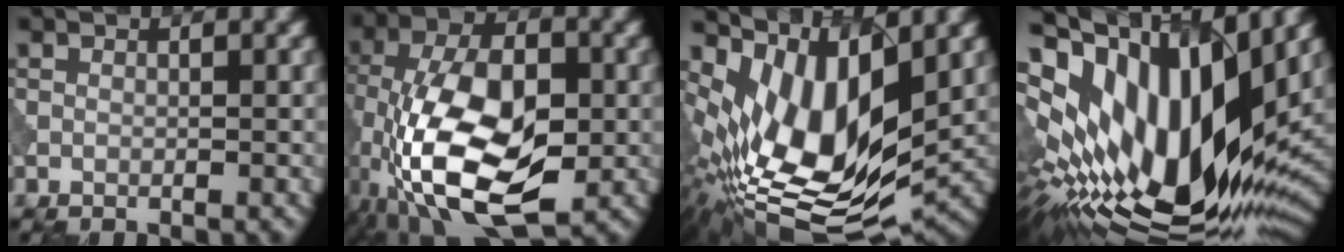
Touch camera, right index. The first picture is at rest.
{"total": 13.9, "force": [-4.4, 7.1, 11.1], "torque": [-0.223, -0.008, -0.086]}
{"total": 13.1, "force": [2.3, 6.2, 11.3], "torque": [-0.211, -0.010, 0.044]}
{"total": 18.4, "force": [3.1, 8.4, 16.1], "torque": [-0.298, 0.001, 0.050]}